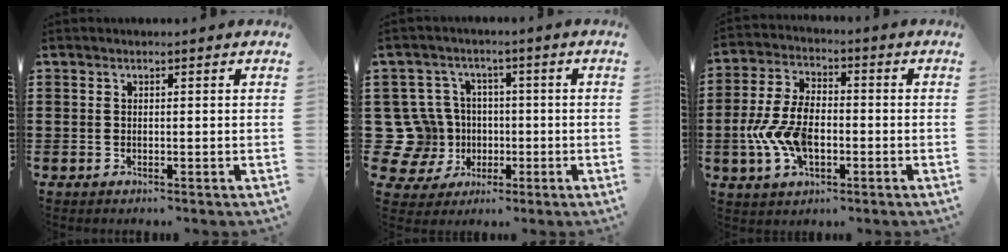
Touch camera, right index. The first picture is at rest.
{"total": 10.0, "force": [-0.6, 9.5, 3.0], "torque": [-0.131, 0.006, -0.010]}
{"total": 8.6, "force": [-2.2, 4.8, 6.8], "torque": [-0.165, -0.002, -0.045]}